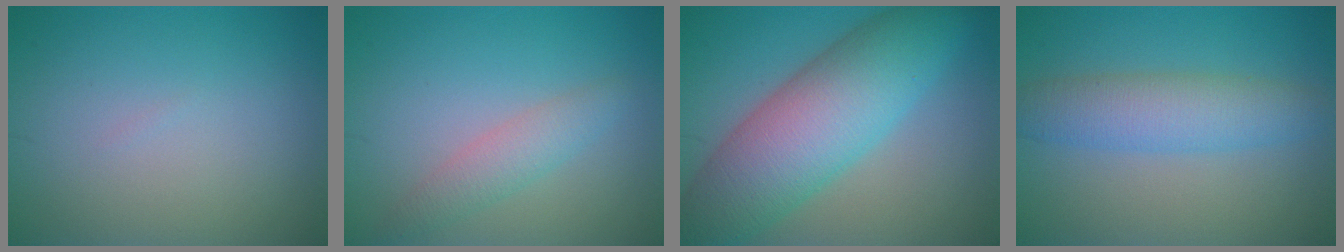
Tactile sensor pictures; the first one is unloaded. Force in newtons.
{"total": 2.3, "press": 2.3, "slide": 0.0}
{"total": 10.5, "press": 10.5, "slide": 0.3}
{"total": 4.5, "press": 4.5, "slide": 0.1}